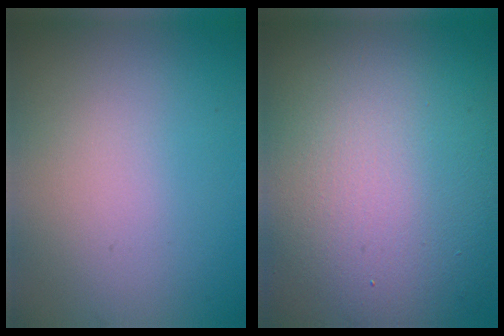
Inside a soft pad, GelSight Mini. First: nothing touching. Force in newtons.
{"total": 17.2, "press": 17.1, "slide": 1.2}